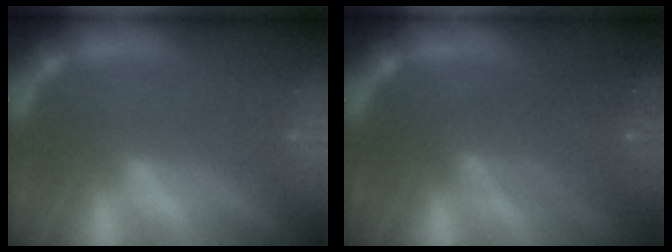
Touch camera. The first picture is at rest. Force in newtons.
{"total": 5.1}